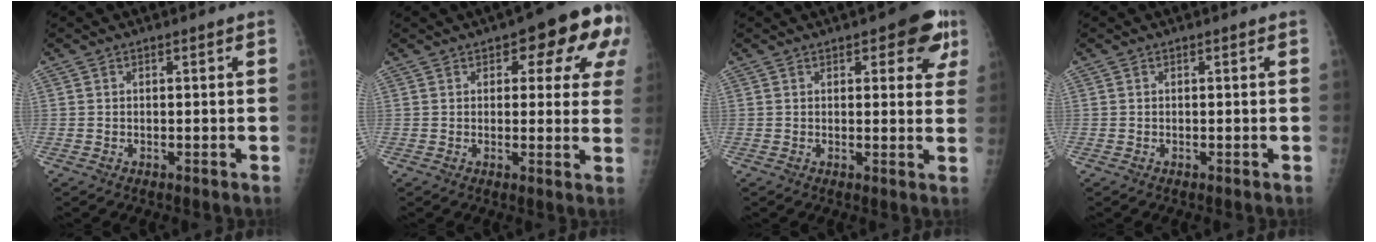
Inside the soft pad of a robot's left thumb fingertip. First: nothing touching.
{"total": 13.6, "force": [5.9, 6.1, 10.6], "torque": [-0.079, -0.006, 0.061]}
{"total": 8.3, "force": [4.3, 3.7, 6.1], "torque": [-0.034, -0.011, 0.044]}
{"total": 0.0}